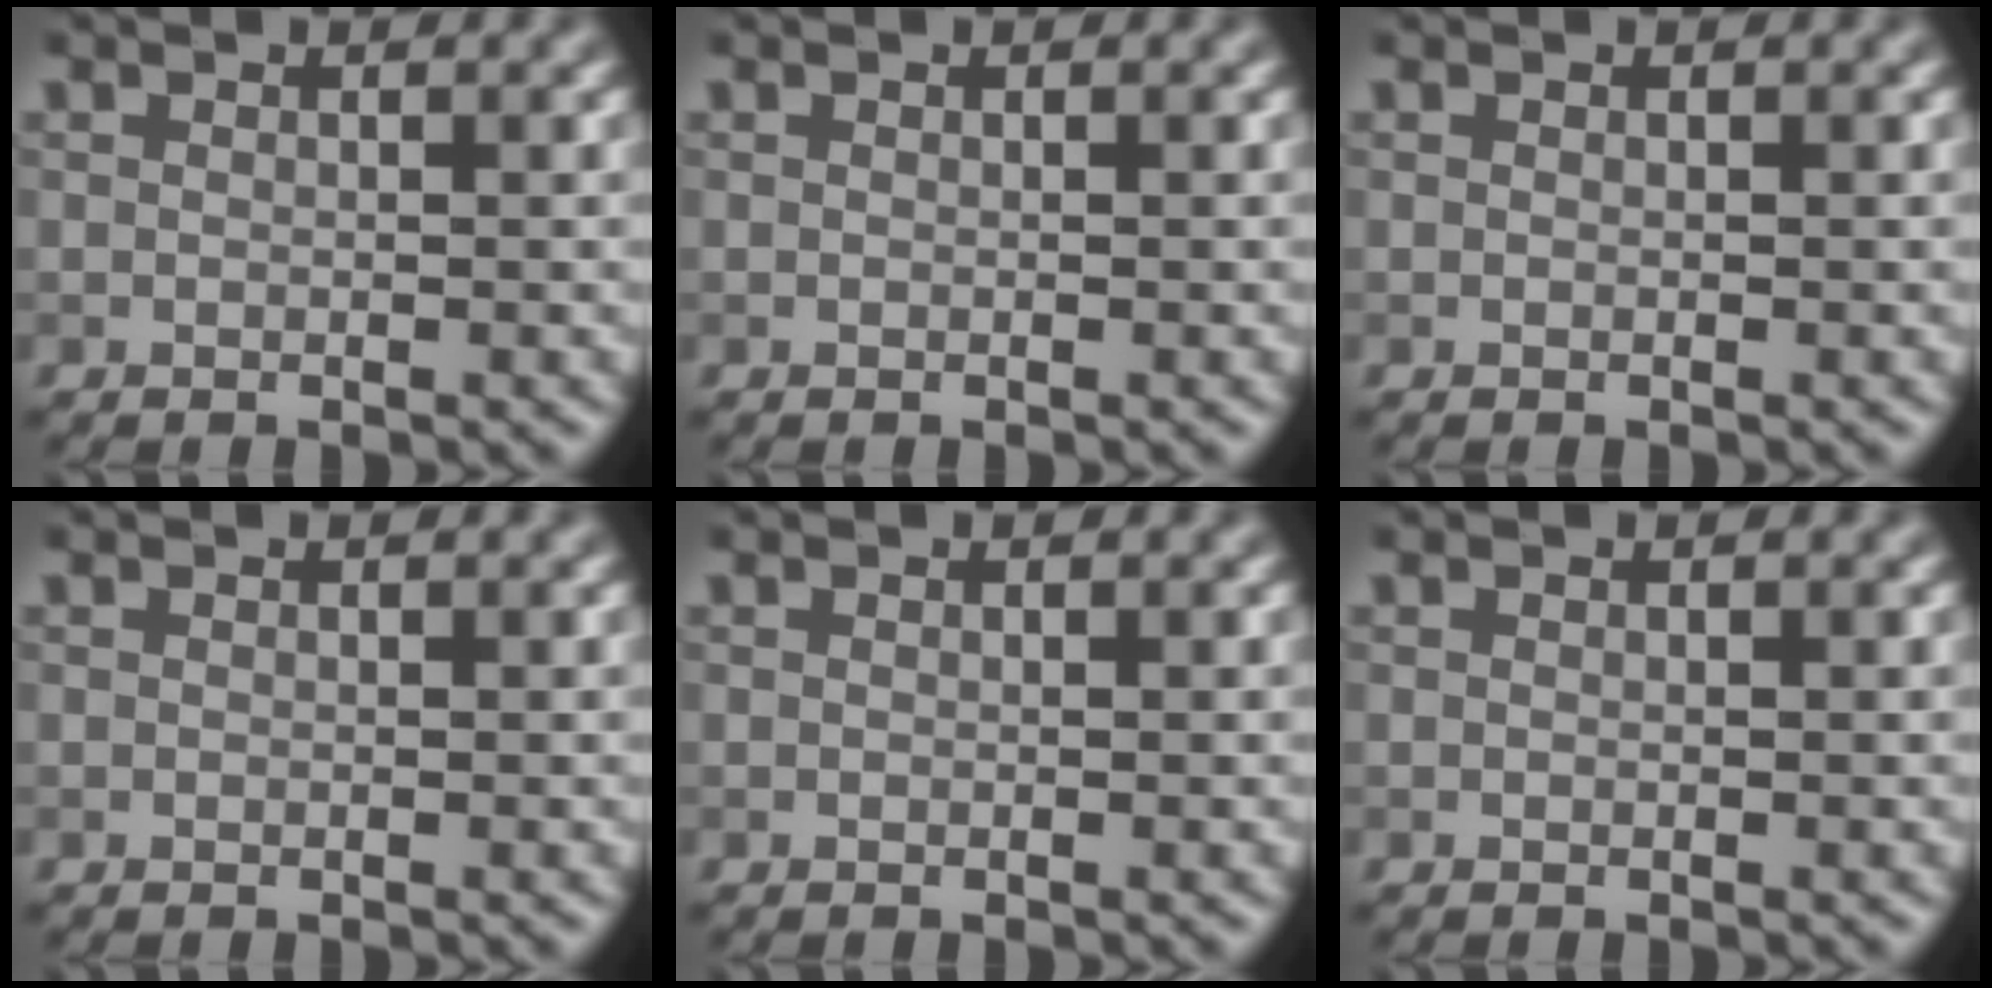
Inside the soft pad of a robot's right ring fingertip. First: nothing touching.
{"total": 0.0}
{"total": 0.0}
{"total": 0.0}
{"total": 0.0}
{"total": 0.0}